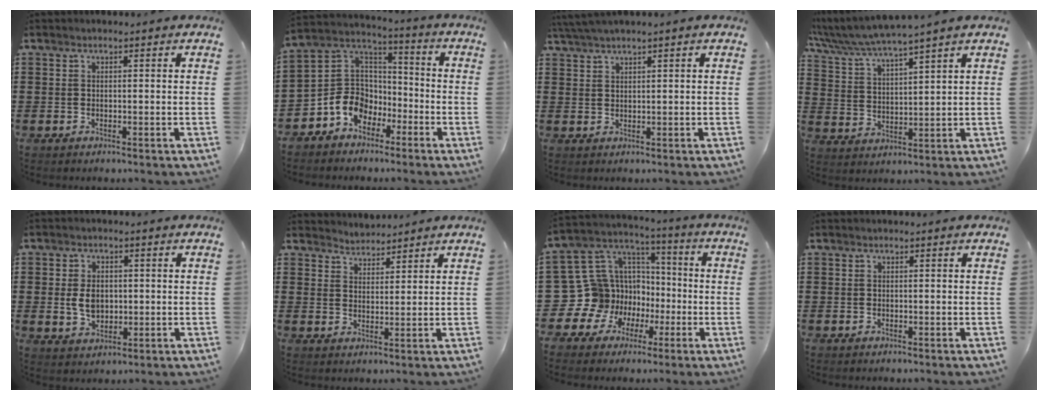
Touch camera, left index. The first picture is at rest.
{"total": 8.0, "force": [-4.2, 6.5, 2.0], "torque": [-0.076, 0.005, -0.086]}
{"total": 1.8, "force": [1.3, -0.4, 1.2], "torque": [-0.023, -0.002, 0.026]}
{"total": 4.2, "force": [3.7, -0.6, 1.8], "torque": [-0.053, -0.028, 0.059]}
{"total": 4.7, "force": [0.0, 3.3, 3.4], "torque": [-0.071, 0.004, -0.005]}
{"total": 2.7, "force": [2.6, 0.4, -0.7], "torque": [0.004, -0.010, 0.049]}
{"total": 14.0, "force": [-3.8, 13.2, 2.6], "torque": [-0.132, -0.014, -0.035]}
{"total": 0.0}